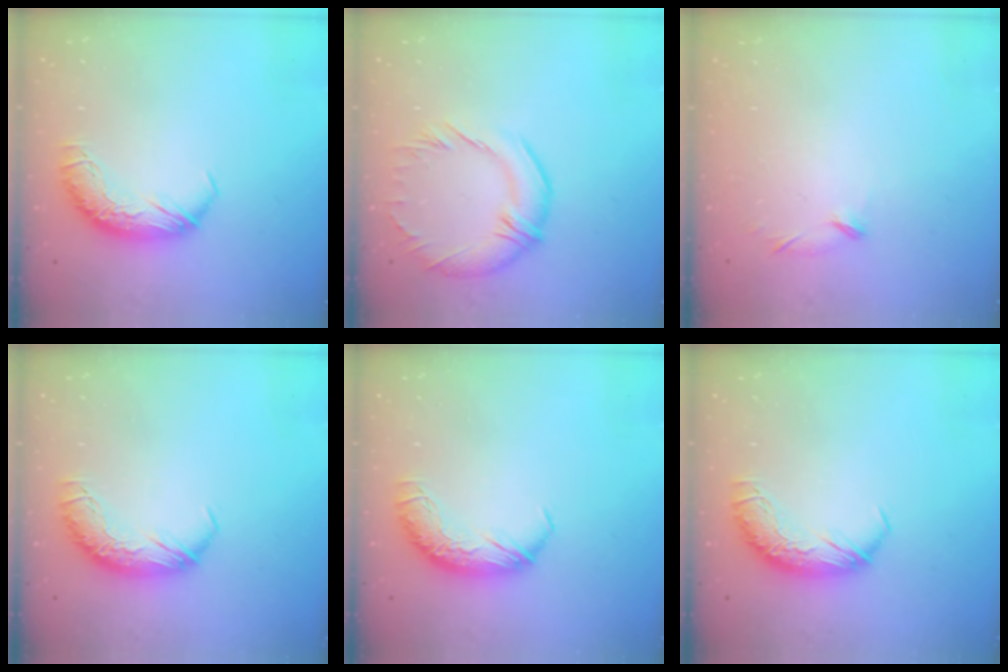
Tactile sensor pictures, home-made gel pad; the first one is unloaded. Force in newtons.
{"total": 4.4, "press": 3.3, "slide": 3.0}
{"total": 7.8, "press": 7.8, "slide": 0.7}
{"total": 0.0}
{"total": 0.0}
{"total": 0.0}